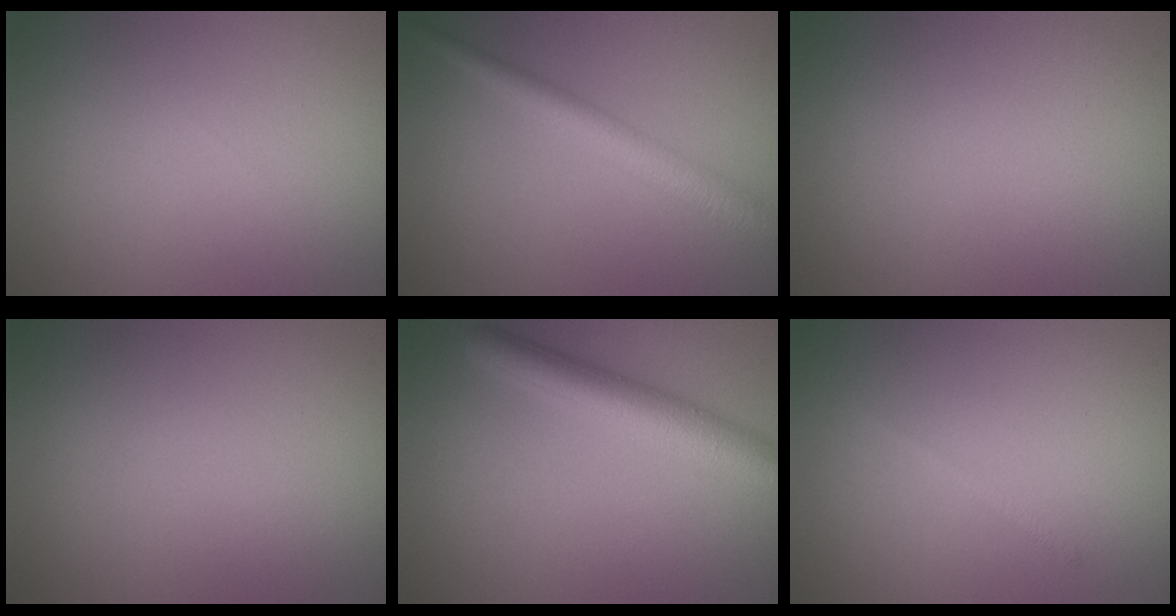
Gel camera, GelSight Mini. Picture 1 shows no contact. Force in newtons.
{"total": 3.4, "press": 3.4, "slide": 0.2}
{"total": 0.0}
{"total": 0.0}
{"total": 5.3, "press": 5.3, "slide": 0.1}
{"total": 0.6, "press": 0.6, "slide": 0.1}